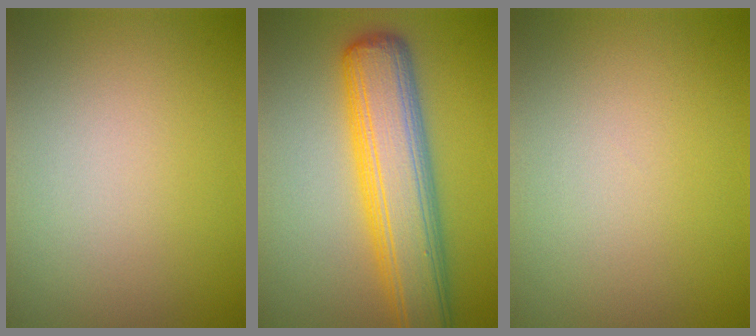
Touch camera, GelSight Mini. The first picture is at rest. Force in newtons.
{"total": 8.6, "press": 8.6, "slide": 0.2}
{"total": 0.0}